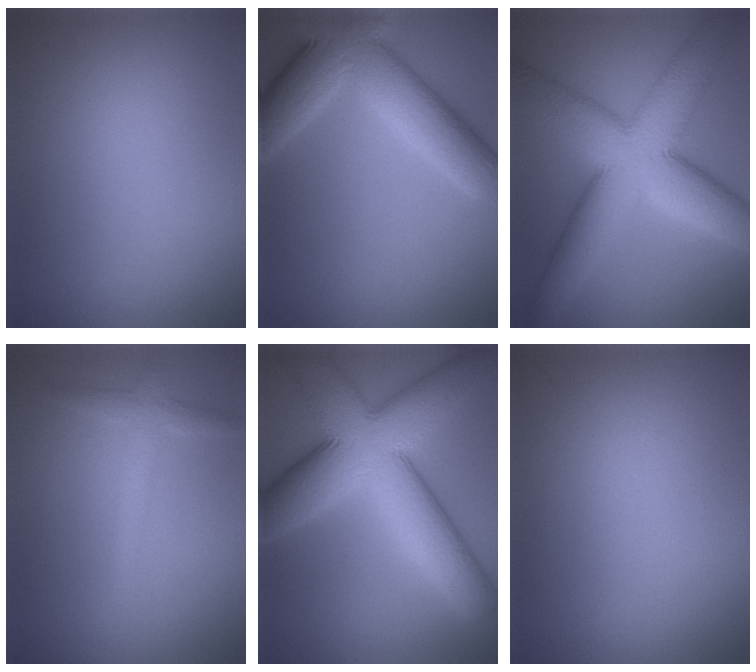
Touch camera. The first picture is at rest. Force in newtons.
{"total": 8.8, "press": 8.8, "slide": 0.5}
{"total": 11.7, "press": 11.7, "slide": 0.6}
{"total": 2.3, "press": 2.3, "slide": 0.1}
{"total": 12.3, "press": 12.3, "slide": 0.5}
{"total": 0.0}